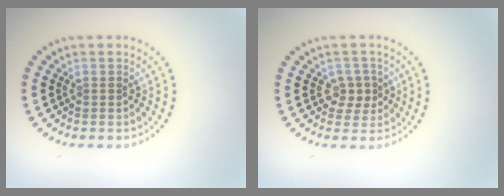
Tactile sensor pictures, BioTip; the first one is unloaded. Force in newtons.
{"total": 2.1, "press": 1.9, "slide": 0.8}